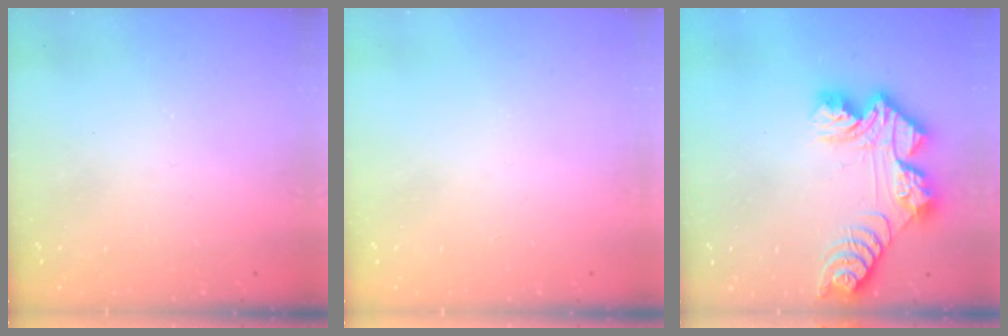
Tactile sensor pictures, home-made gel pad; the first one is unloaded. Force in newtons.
{"total": 0.0}
{"total": 13.7, "press": 13.7, "slide": 1.1}